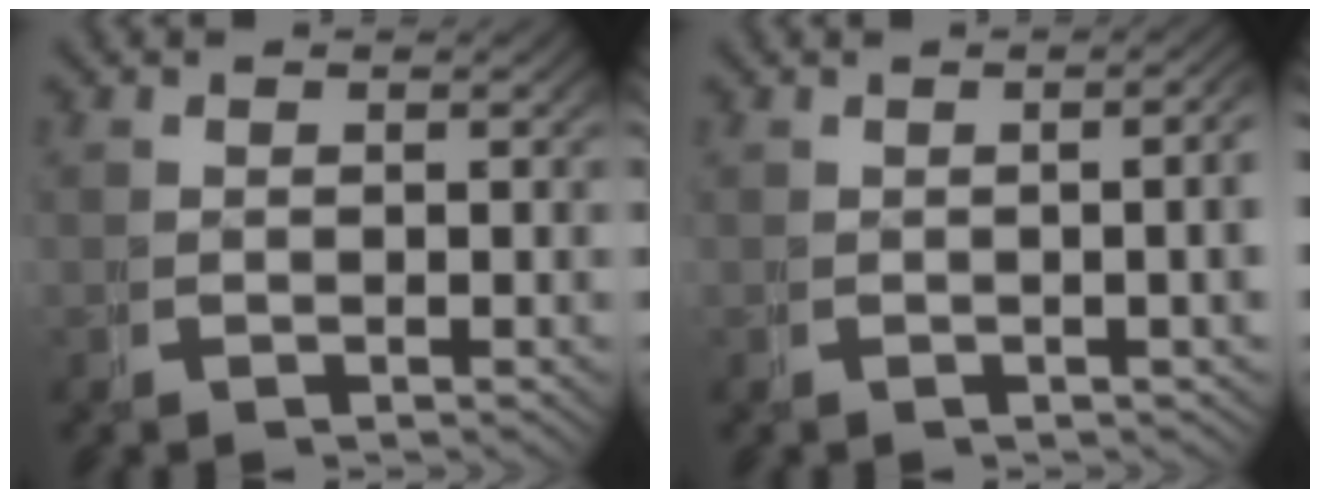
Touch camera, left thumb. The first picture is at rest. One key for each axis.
{"total": 3.7, "fx": 0.1, "fy": 1.1, "fz": 3.6, "tx": -0.038, "ty": 0.013, "tz": -0.004}